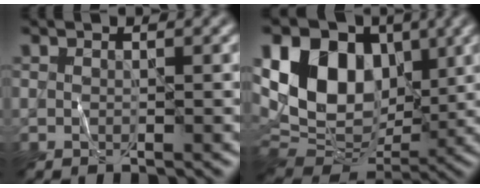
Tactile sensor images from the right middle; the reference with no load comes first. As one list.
[{"total": 12.4, "force": [3.6, 8.8, 7.9], "torque": [-0.146, 0.015, 0.057]}]